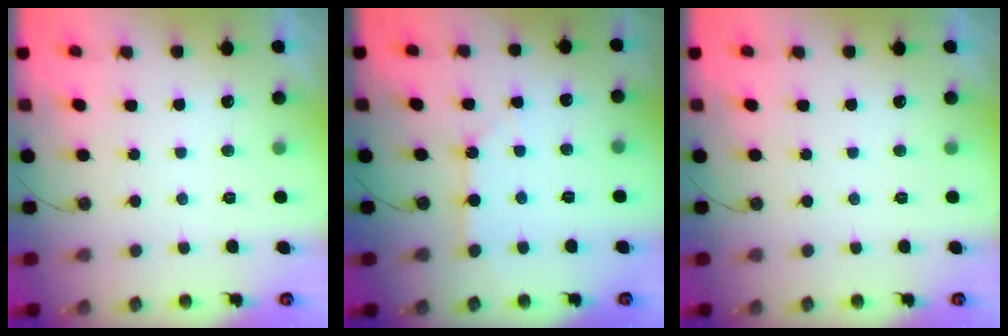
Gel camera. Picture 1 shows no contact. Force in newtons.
{"total": 2.8, "press": 2.8, "slide": 0.3}
{"total": 0.0}